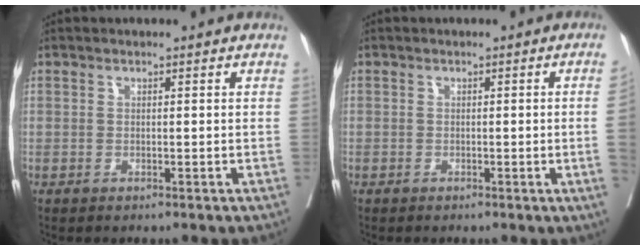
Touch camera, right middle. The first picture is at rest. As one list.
[{"total": 2.4, "force": [-0.3, -0.9, 2.2], "torque": [-0.027, -0.003, -0.002]}]